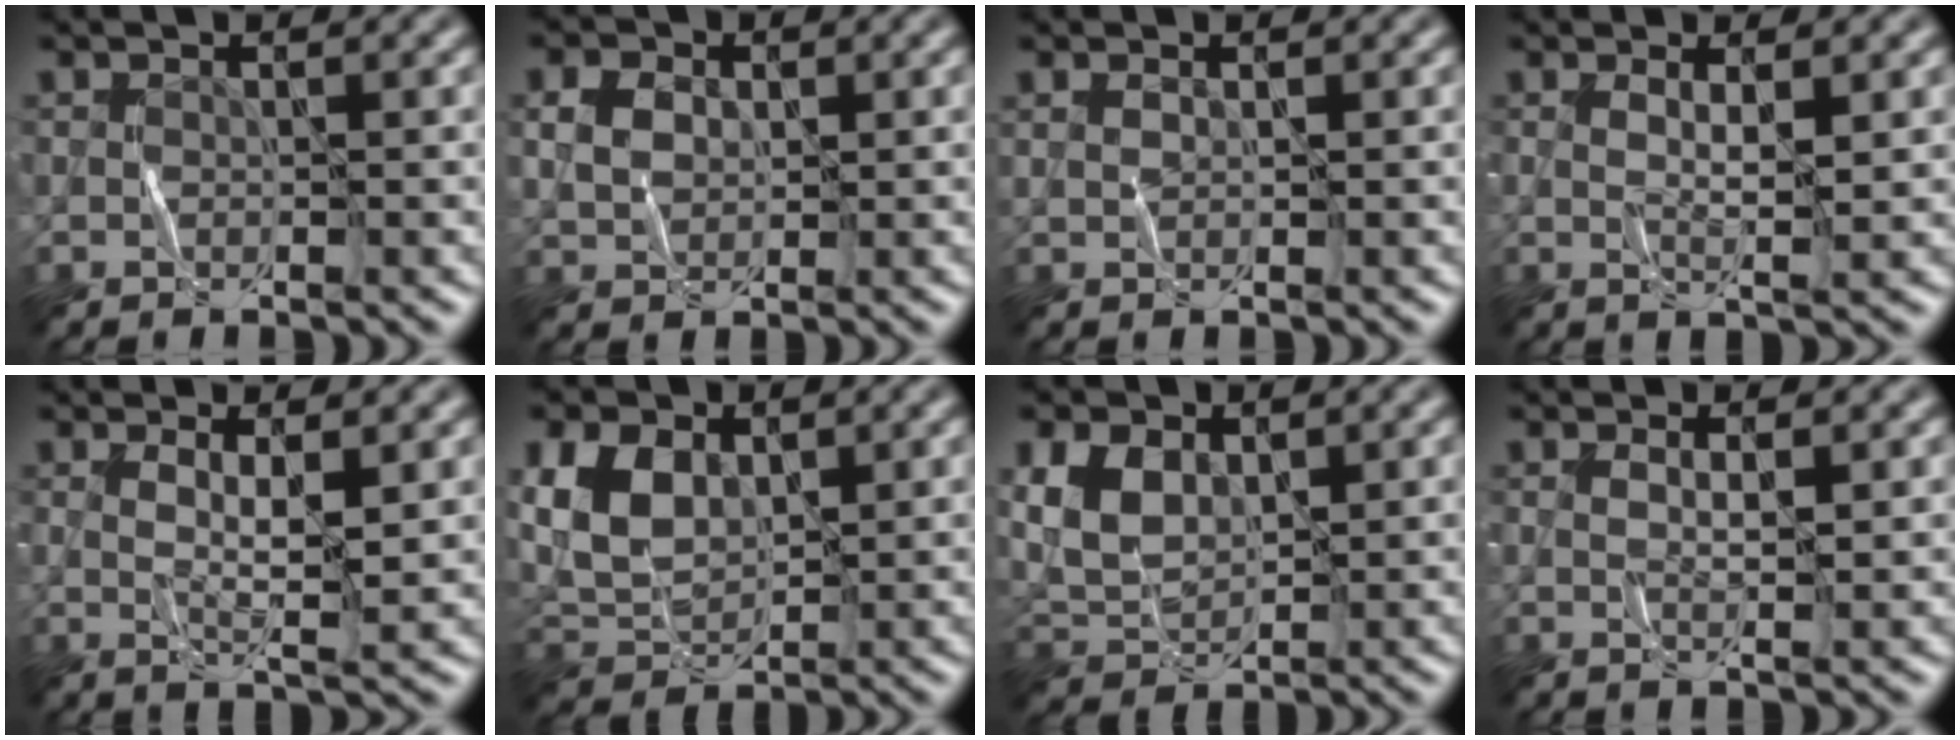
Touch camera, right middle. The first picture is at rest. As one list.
[{"total": 2.6, "force": [0.6, 1.9, 1.7], "torque": [-0.042, 0.004, 0.008]}, {"total": 0.7, "force": [0.3, 0.3, 0.5], "torque": [-0.018, 0.001, 0.009]}, {"total": 2.1, "force": [0.5, 0.1, 2.1], "torque": [-0.043, -0.005, 0.010]}, {"total": 3.0, "force": [0.5, 0.3, 2.9], "torque": [-0.059, -0.009, 0.012]}, {"total": 5.6, "force": [1.5, 3.7, 3.9], "torque": [-0.089, 0.004, 0.026]}, {"total": 4.8, "force": [1.3, 3.1, 3.4], "torque": [-0.081, 0.004, 0.023]}, {"total": 1.4, "force": [0.3, 0.0, 1.4], "torque": [-0.032, -0.001, 0.004]}]